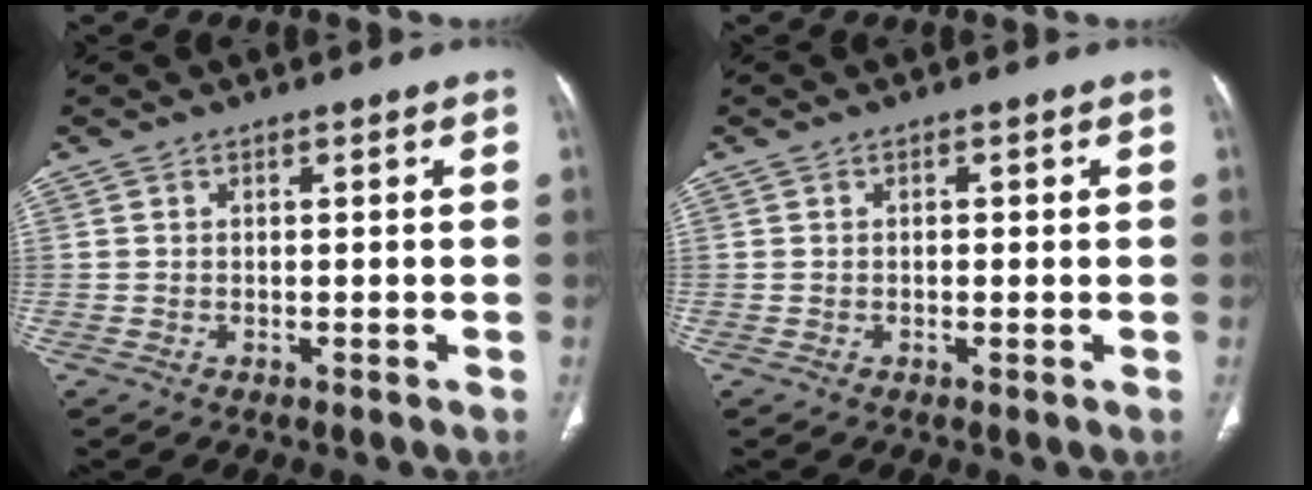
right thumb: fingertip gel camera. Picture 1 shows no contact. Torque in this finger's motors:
{"motor_torque": [0.17, -0.21, -0.02, -0.01, 0.06]}